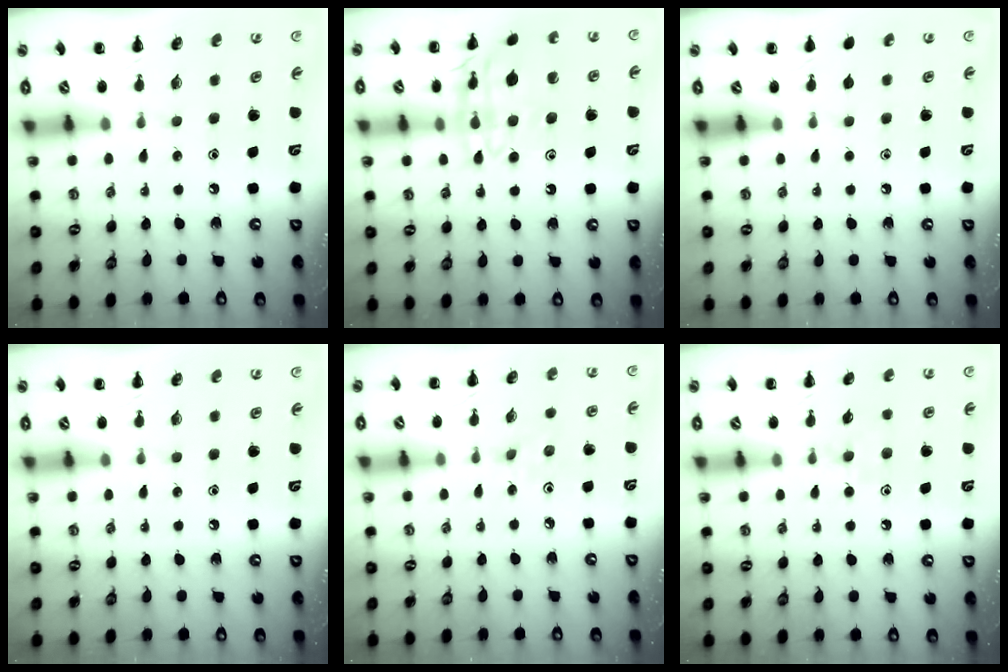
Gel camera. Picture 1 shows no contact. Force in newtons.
{"total": 15.6, "press": 15.5, "slide": 1.5}
{"total": 0.6, "press": 0.6, "slide": 0.1}
{"total": 0.0}
{"total": 2.5, "press": 2.3, "slide": 0.9}
{"total": 6.1, "press": 5.8, "slide": 1.7}